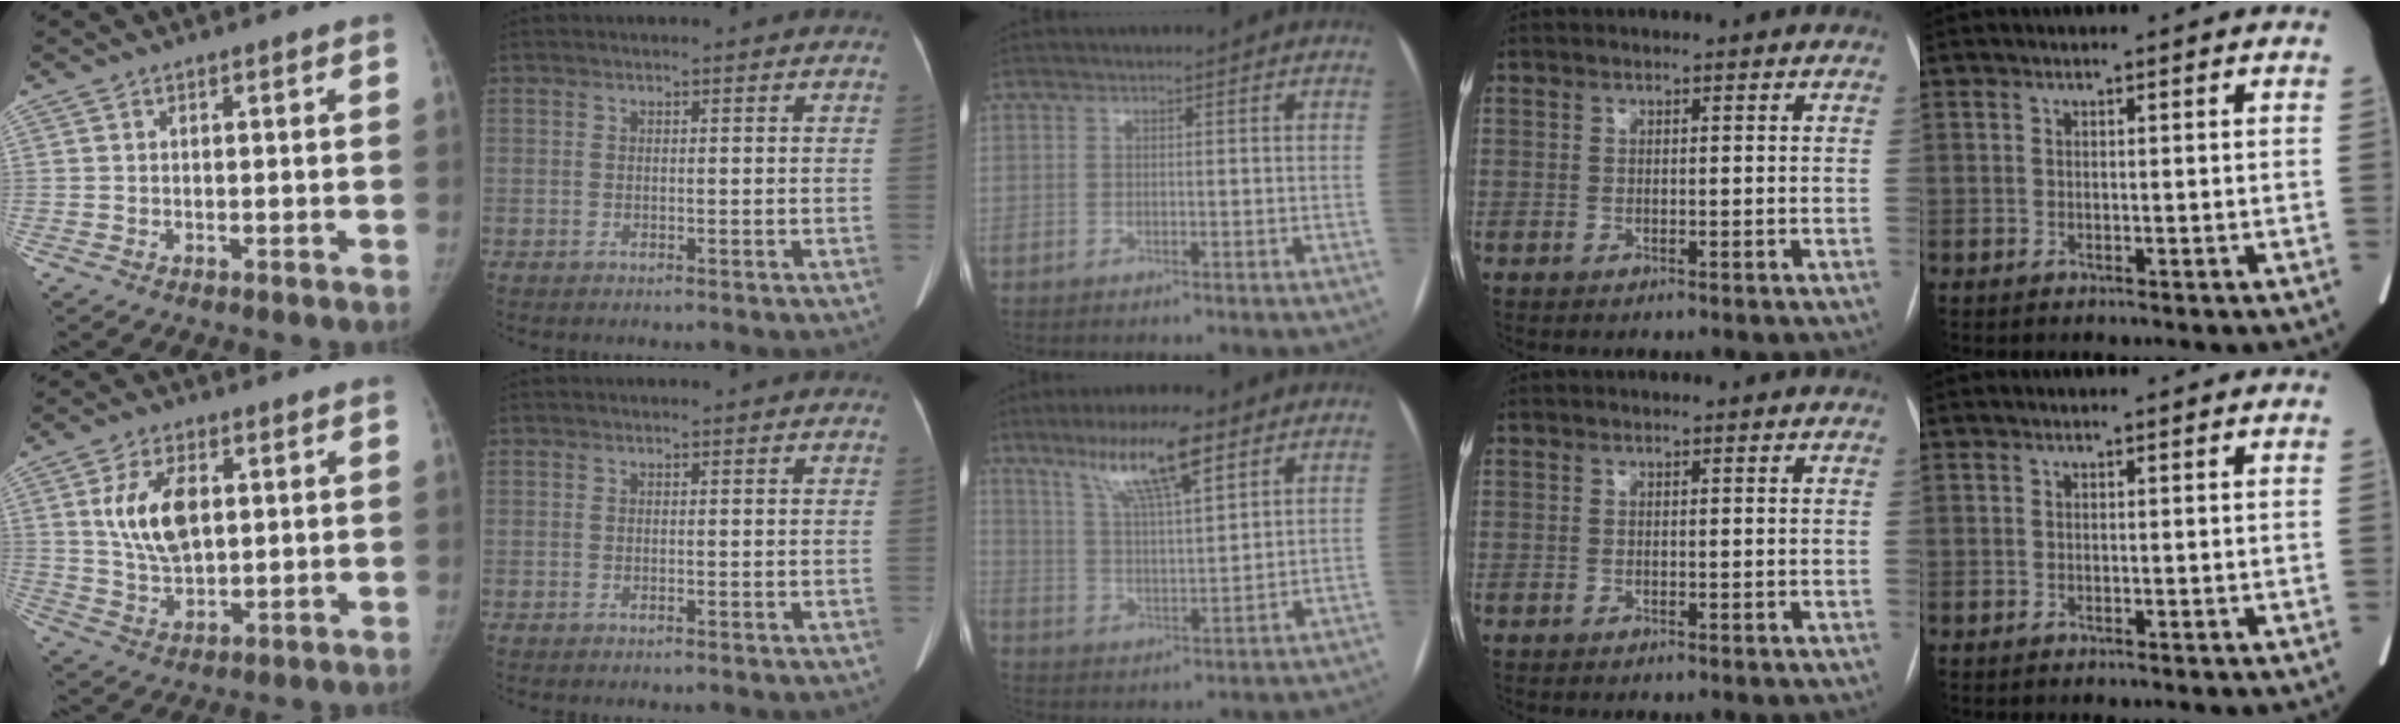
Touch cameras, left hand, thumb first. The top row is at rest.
{"thumb": {"total": 10.7, "force": [2.7, 5.9, 8.5], "torque": [-0.141, -0.013, 0.057]}, "middle": {"total": 11.1, "force": [6.9, 1.7, 8.5], "torque": [-0.157, 0.008, 0.123]}}